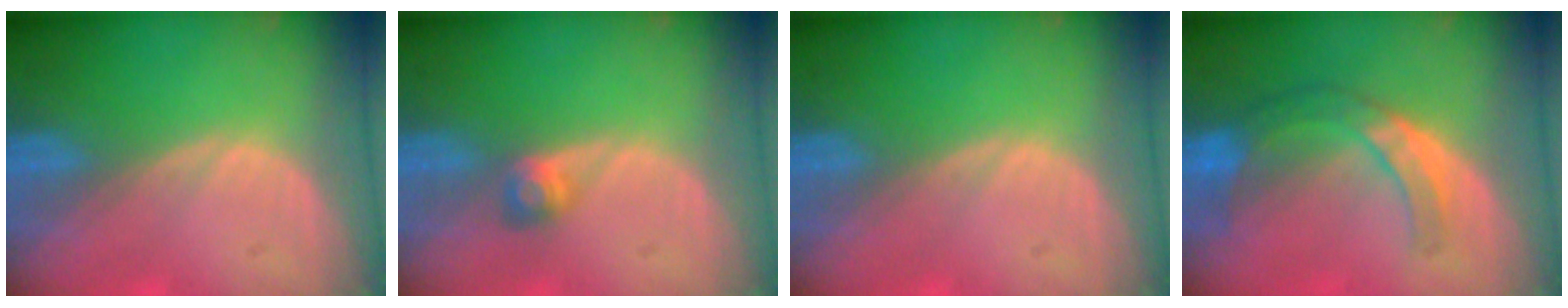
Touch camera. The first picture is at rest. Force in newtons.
{"total": 2.5, "press": 2.3, "slide": 1.0}
{"total": 0.0}
{"total": 7.2, "press": 6.4, "slide": 3.3}